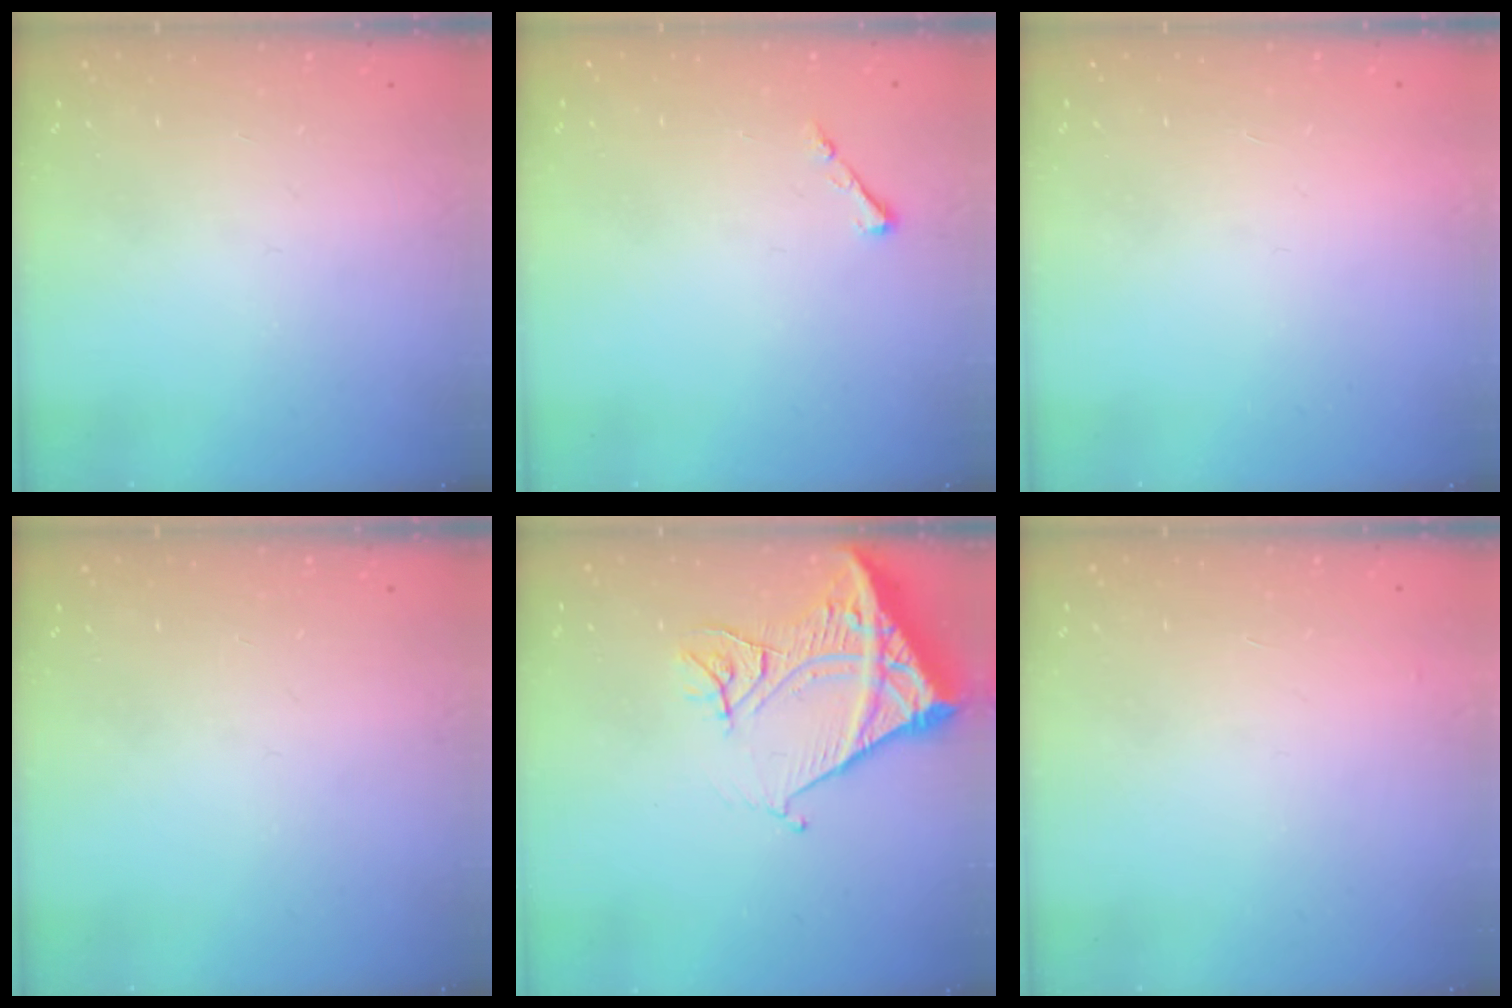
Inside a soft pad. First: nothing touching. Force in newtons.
{"total": 3.3, "press": 3.3, "slide": 0.6}
{"total": 1.7, "press": 1.6, "slide": 0.1}
{"total": 0.0}
{"total": 14.2, "press": 14.1, "slide": 1.5}
{"total": 2.9, "press": 2.9, "slide": 0.1}